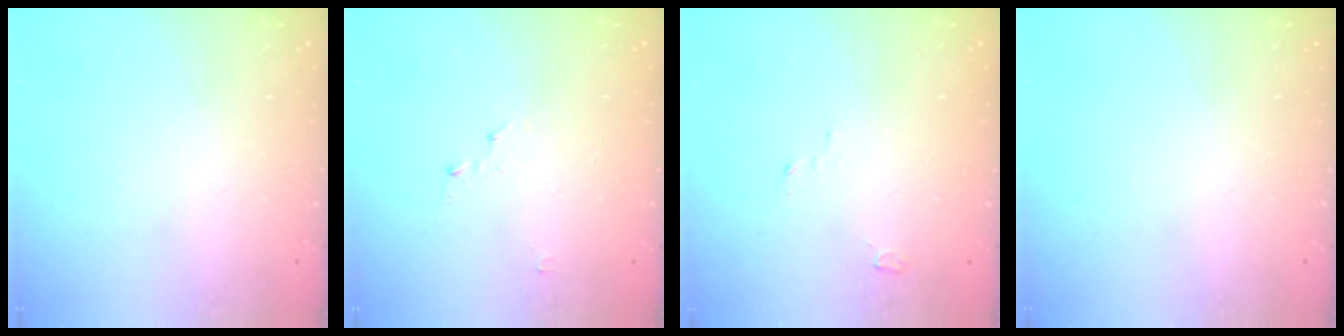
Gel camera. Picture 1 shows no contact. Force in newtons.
{"total": 2.8, "press": 2.8, "slide": 0.3}
{"total": 2.7, "press": 2.7, "slide": 0.3}
{"total": 0.0}